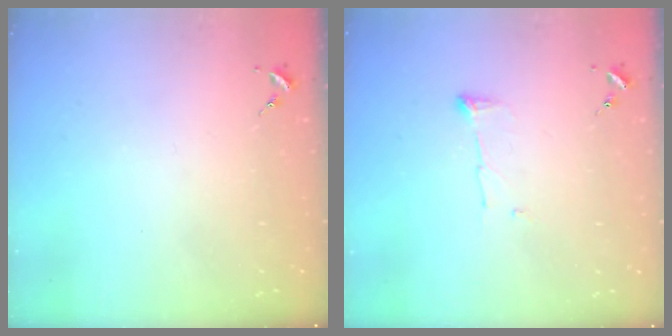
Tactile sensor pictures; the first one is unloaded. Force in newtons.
{"total": 5.4, "press": 5.4, "slide": 0.6}